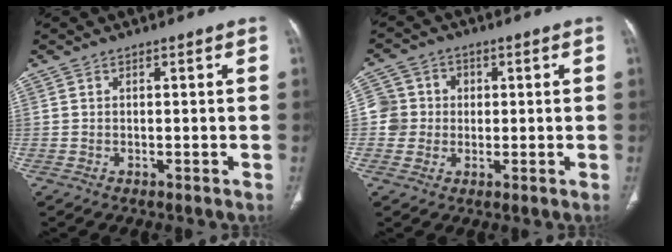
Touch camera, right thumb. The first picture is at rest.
{"total": 6.2, "force": [0.2, 6.1, 0.9], "torque": [0.014, 0.012, -0.002]}